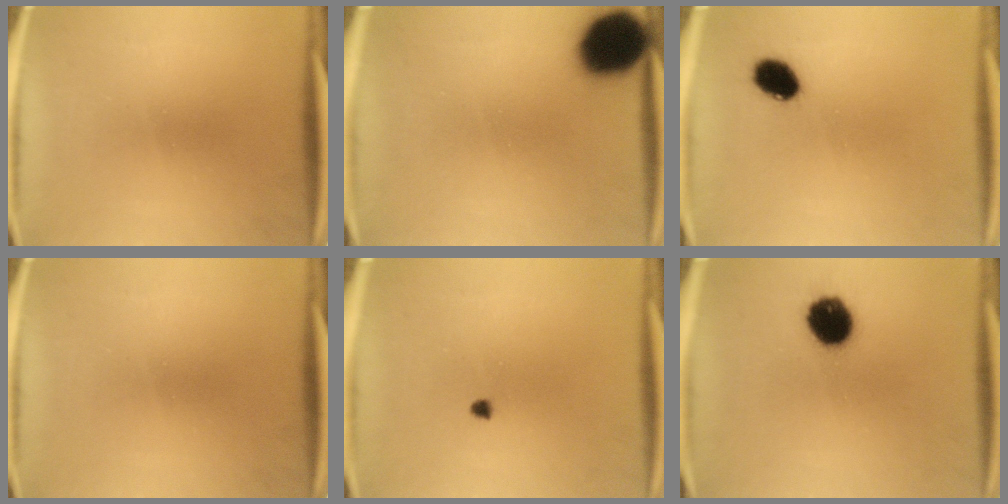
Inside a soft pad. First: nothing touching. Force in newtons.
{"total": 16.4}
{"total": 6.2}
{"total": 0.0}
{"total": 1.0}
{"total": 10.8}